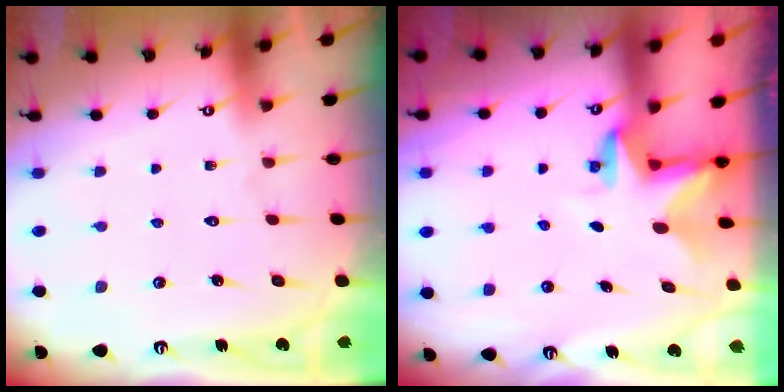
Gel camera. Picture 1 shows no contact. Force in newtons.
{"total": 2.8, "press": 2.8, "slide": 0.2}